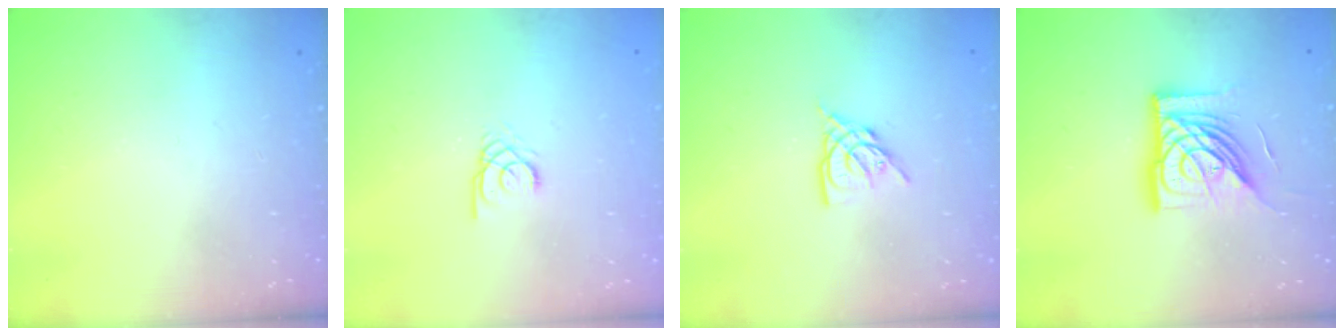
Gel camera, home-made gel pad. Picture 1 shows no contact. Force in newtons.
{"total": 2.0, "press": 2.0, "slide": 0.2}
{"total": 8.0, "press": 7.9, "slide": 1.1}
{"total": 16.5, "press": 16.3, "slide": 2.1}